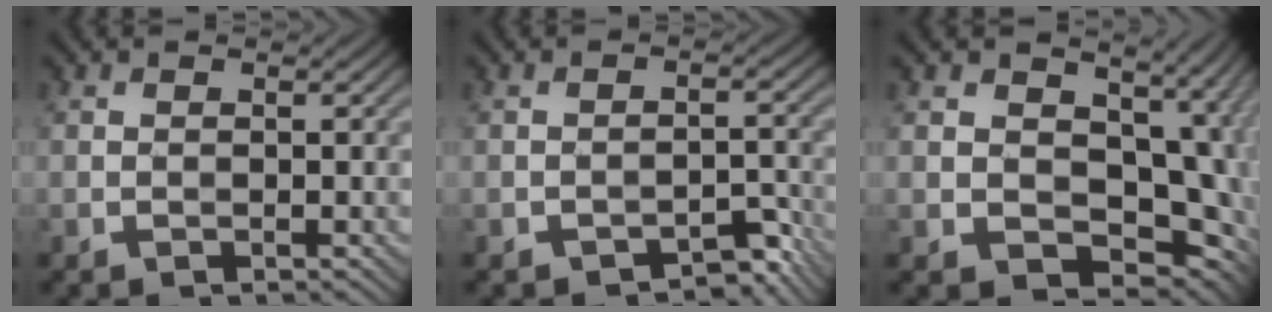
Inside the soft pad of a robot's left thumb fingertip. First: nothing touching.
{"total": 3.7, "force": [-3.0, 1.3, 1.7], "torque": [-0.020, 0.011, -0.037]}
{"total": 12.8, "force": [-0.7, 8.9, 9.2], "torque": [-0.130, -0.032, 0.003]}